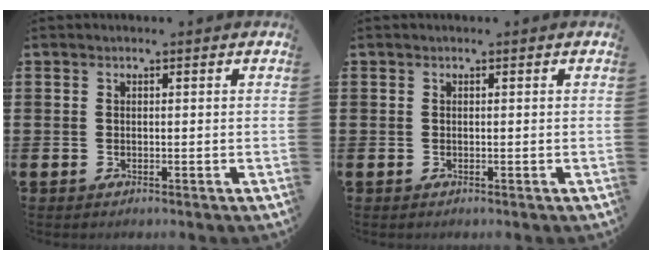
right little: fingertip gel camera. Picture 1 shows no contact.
{"total": 0.0}